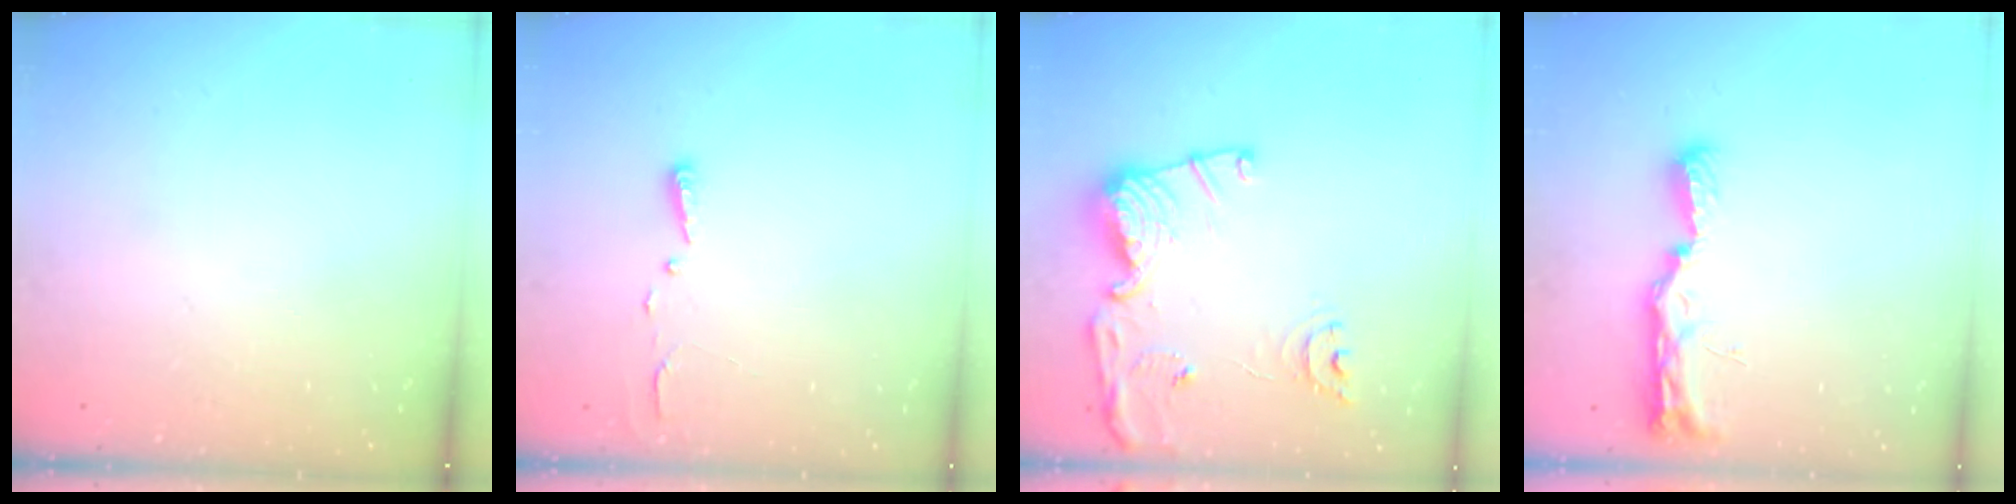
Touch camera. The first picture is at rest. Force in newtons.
{"total": 2.7, "press": 2.7, "slide": 0.4}
{"total": 15.1, "press": 15.0, "slide": 1.6}
{"total": 11.3, "press": 10.0, "slide": 5.1}